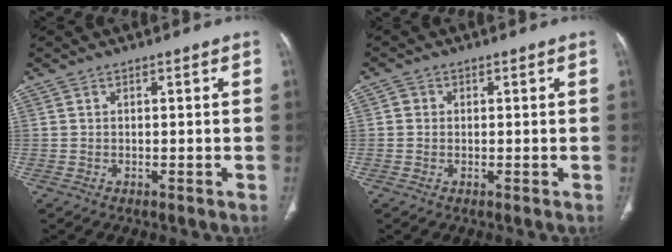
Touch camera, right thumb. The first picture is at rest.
{"total": 1.4, "force": [0.1, 1.3, 0.4], "torque": [0.001, 0.003, 0.000]}